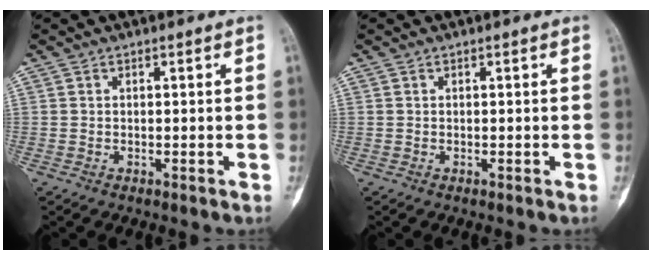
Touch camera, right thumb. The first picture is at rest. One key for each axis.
{"total": 0.0}